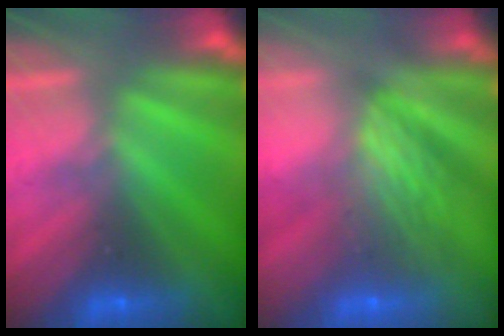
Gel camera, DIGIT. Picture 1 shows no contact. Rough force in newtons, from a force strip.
{"total": 9.7}